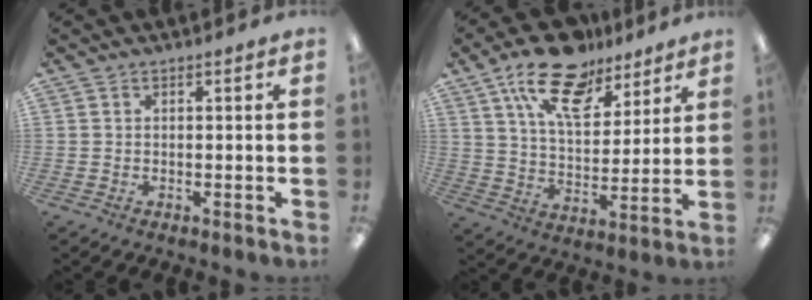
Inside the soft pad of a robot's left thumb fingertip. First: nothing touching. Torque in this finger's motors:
{"motor_torque": [0.49, 0.38, 1.44, -1.33, 0.29]}